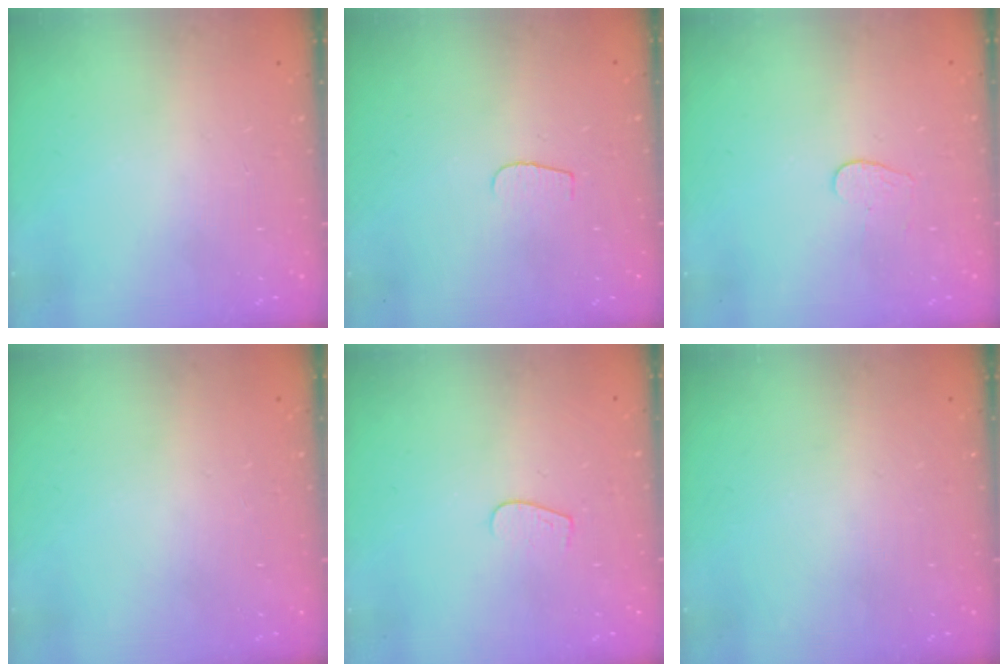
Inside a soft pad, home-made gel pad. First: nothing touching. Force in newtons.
{"total": 3.7, "press": 3.6, "slide": 0.4}
{"total": 3.8, "press": 3.8, "slide": 0.3}
{"total": 0.0}
{"total": 3.1, "press": 3.1, "slide": 0.2}
{"total": 0.0}